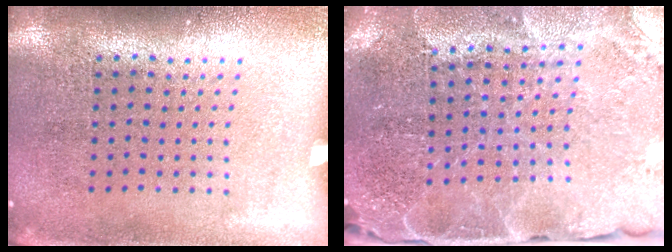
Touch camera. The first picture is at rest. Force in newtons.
{"total": 3.1, "press": 3.0, "slide": 0.7}